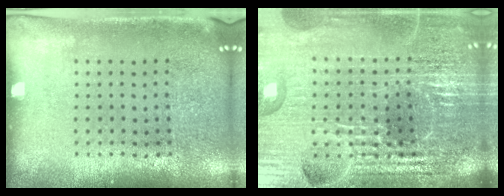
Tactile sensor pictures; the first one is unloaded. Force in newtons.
{"total": 6.4, "press": 5.7, "slide": 2.9}